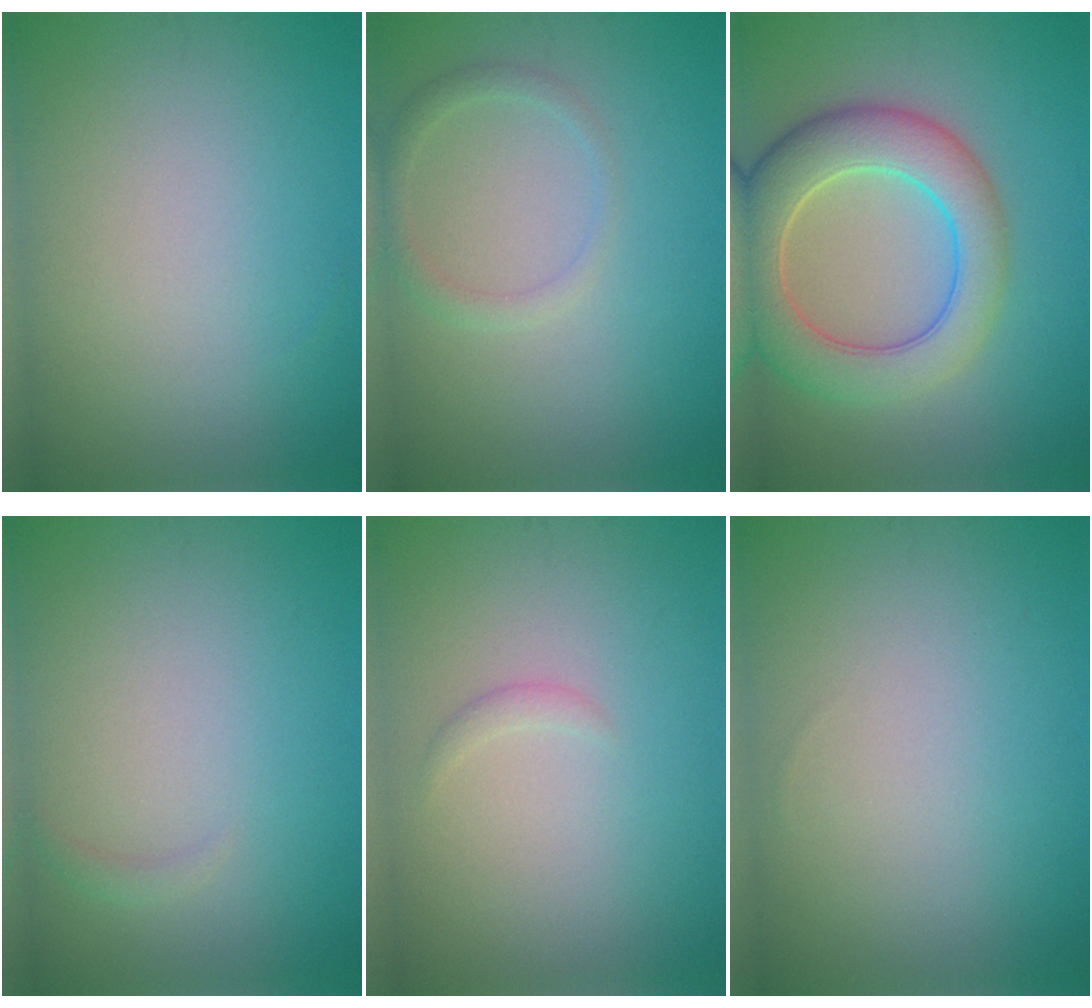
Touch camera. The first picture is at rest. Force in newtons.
{"total": 1.7, "press": 1.7, "slide": 0.1}
{"total": 8.0, "press": 7.9, "slide": 0.6}
{"total": 0.7, "press": 0.7, "slide": 0.2}
{"total": 0.7, "press": 0.7, "slide": 0.0}
{"total": 0.0}